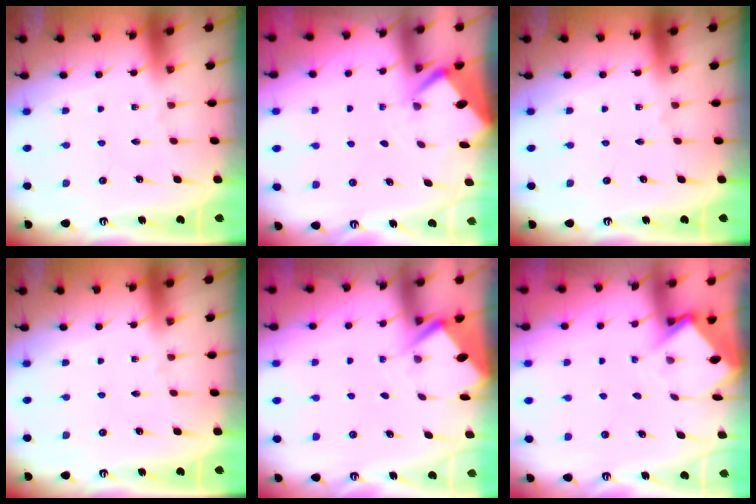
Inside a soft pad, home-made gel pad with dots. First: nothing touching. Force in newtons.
{"total": 2.6, "press": 2.6, "slide": 0.3}
{"total": 0.0}
{"total": 0.0}
{"total": 3.0, "press": 2.9, "slide": 0.4}
{"total": 4.2, "press": 4.2, "slide": 0.4}